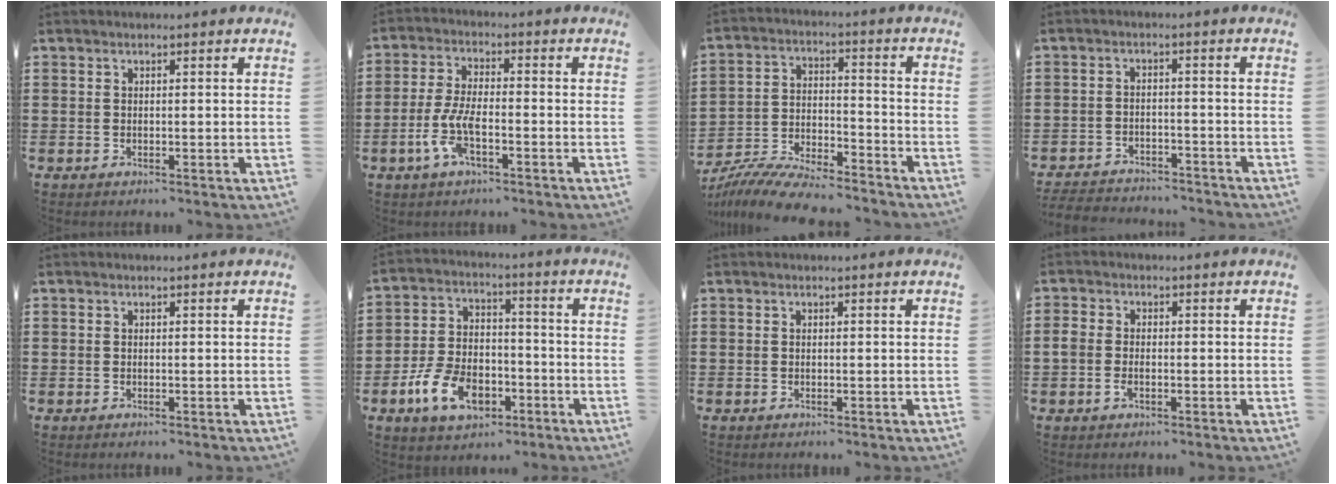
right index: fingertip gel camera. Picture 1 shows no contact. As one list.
[{"total": 6.5, "force": [-2.5, 2.2, 5.6], "torque": [-0.134, -0.010, -0.053]}, {"total": 8.3, "force": [-8.0, 0.4, 2.2], "torque": [-0.051, 0.006, -0.158]}, {"total": 3.4, "force": [-3.4, 0.2, 0.1], "torque": [-0.015, -0.005, -0.074]}, {"total": 0.0}, {"total": 9.0, "force": [-4.3, 5.4, 5.8], "torque": [-0.138, 0.006, -0.081]}, {"total": 0.0}, {"total": 2.1, "force": [-0.8, 1.2, 1.5], "torque": [-0.043, -0.004, -0.021]}]